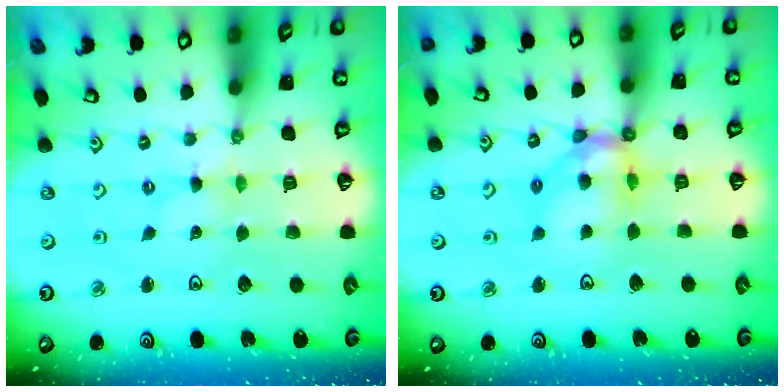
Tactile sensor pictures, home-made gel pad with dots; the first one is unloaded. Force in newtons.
{"total": 11.9, "press": 11.8, "slide": 1.4}